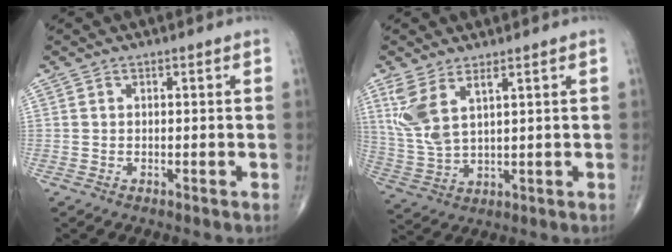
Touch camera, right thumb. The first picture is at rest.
{"total": 8.2, "force": [3.9, 3.0, 6.6], "torque": [-0.152, -0.016, 0.093]}